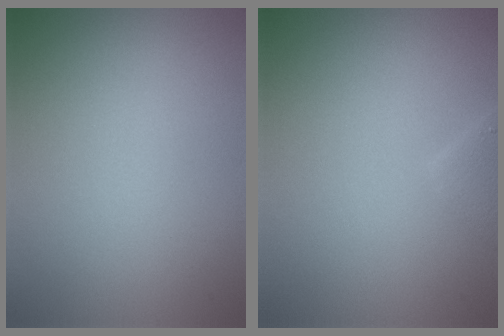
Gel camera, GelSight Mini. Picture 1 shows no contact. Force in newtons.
{"total": 1.3, "press": 1.3, "slide": 0.1}